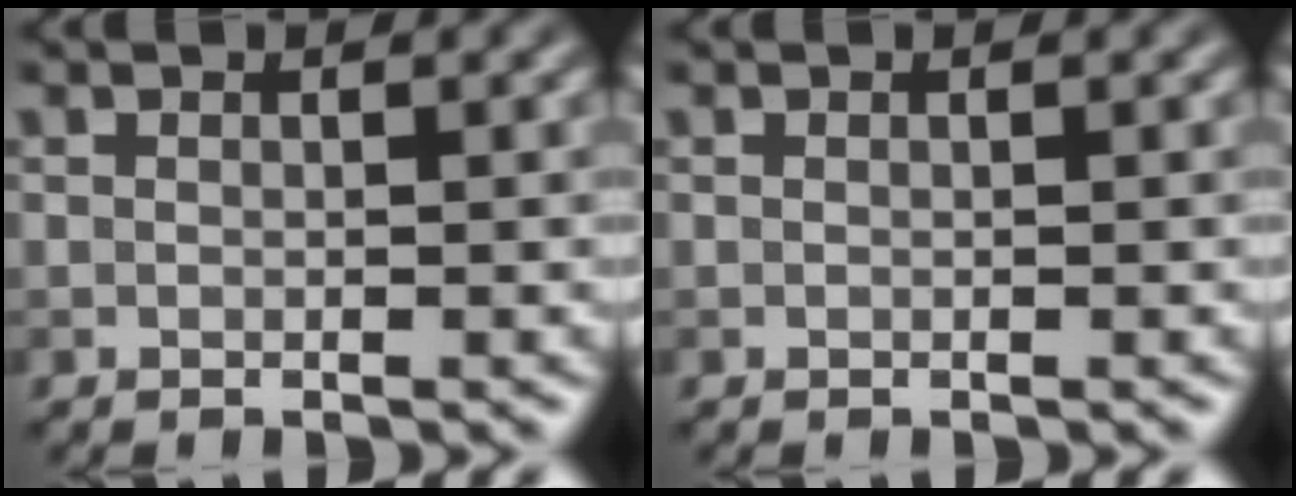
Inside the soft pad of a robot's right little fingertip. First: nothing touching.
{"total": 0.0}